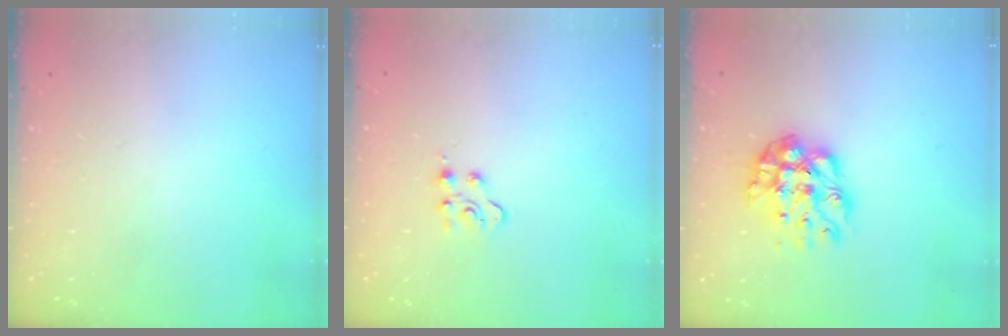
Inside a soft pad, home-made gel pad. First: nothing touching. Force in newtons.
{"total": 4.1, "press": 4.1, "slide": 0.5}
{"total": 11.2, "press": 11.2, "slide": 0.9}